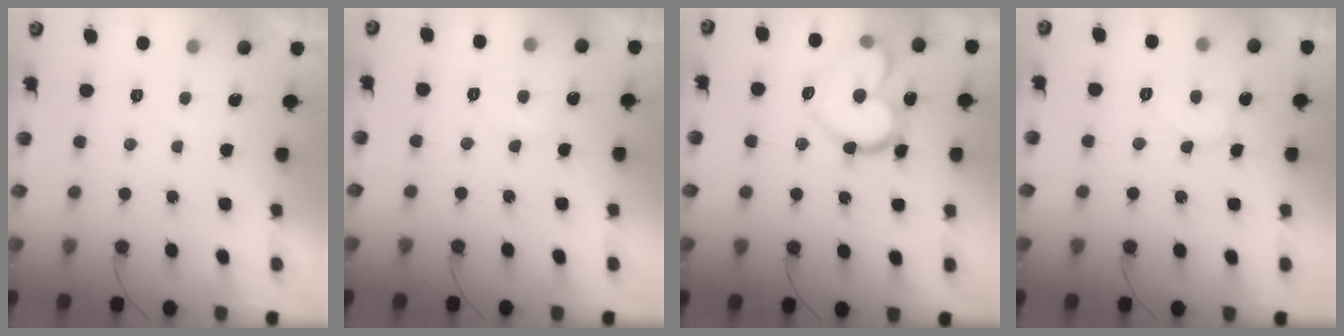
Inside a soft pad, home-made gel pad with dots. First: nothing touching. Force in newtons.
{"total": 7.3, "press": 7.3, "slide": 0.5}
{"total": 18.4, "press": 18.4, "slide": 1.0}
{"total": 6.2, "press": 6.2, "slide": 0.6}